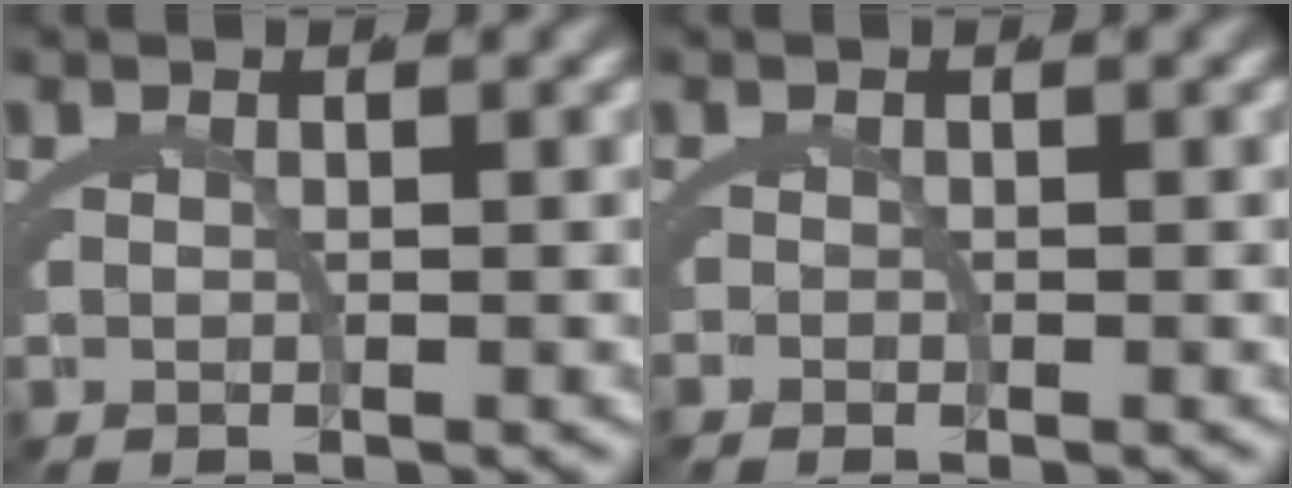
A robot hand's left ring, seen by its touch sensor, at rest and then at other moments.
{"total": 0.6, "force": [-0.5, -0.4, 0.0], "torque": [0.002, -0.009, -0.005]}